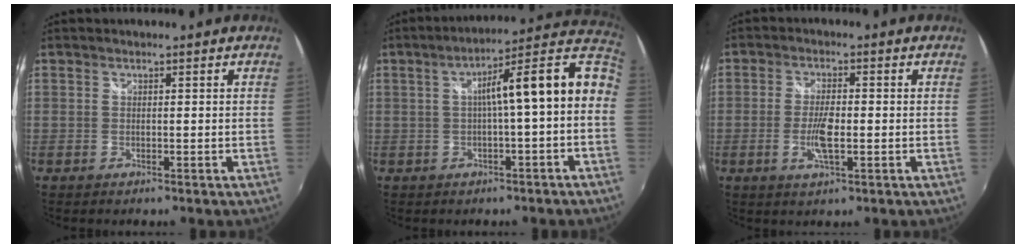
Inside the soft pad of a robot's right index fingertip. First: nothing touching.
{"total": 14.0, "force": [-0.6, 1.7, 13.9], "torque": [-0.188, 0.040, -0.003]}
{"total": 5.0, "force": [-1.0, 1.4, 4.7], "torque": [-0.096, 0.000, -0.017]}